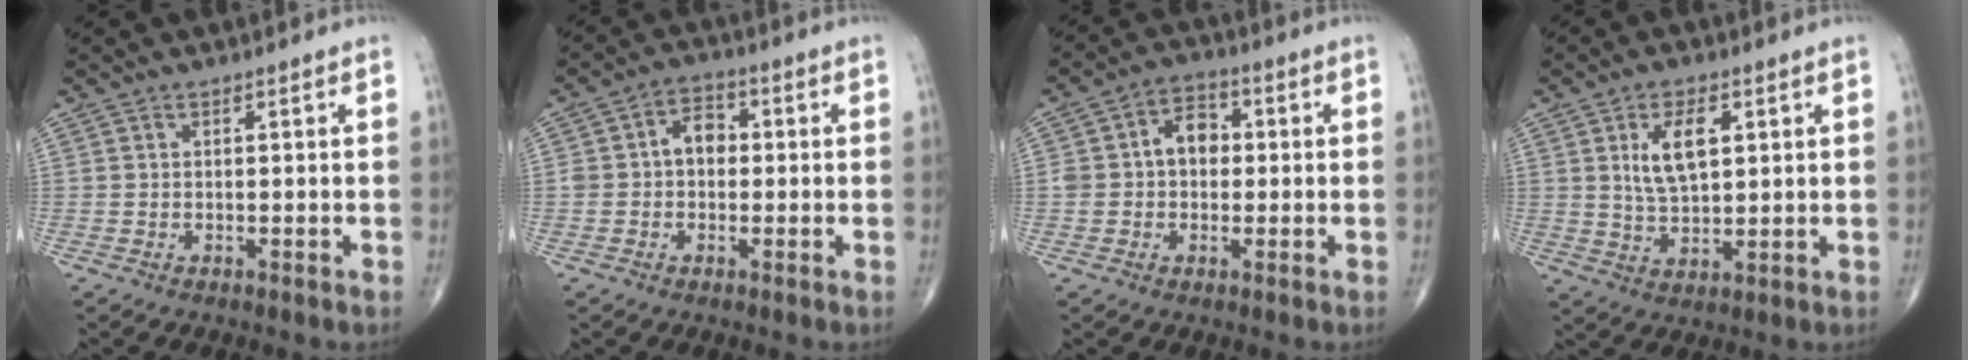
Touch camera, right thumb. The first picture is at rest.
{"total": 5.4, "force": [0.1, 4.0, 3.6], "torque": [-0.045, 0.022, -0.007]}
{"total": 7.1, "force": [0.5, 5.3, 4.7], "torque": [-0.059, 0.023, 0.001]}
{"total": 8.3, "force": [2.5, 4.0, 6.8], "torque": [-0.115, -0.009, 0.049]}